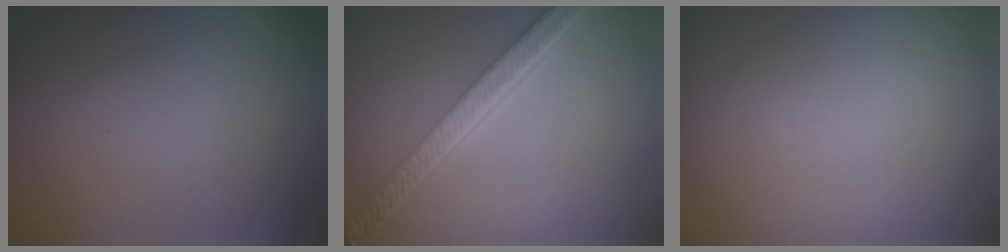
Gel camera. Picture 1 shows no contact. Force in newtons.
{"total": 6.0, "press": 4.6, "slide": 3.9}
{"total": 0.0}